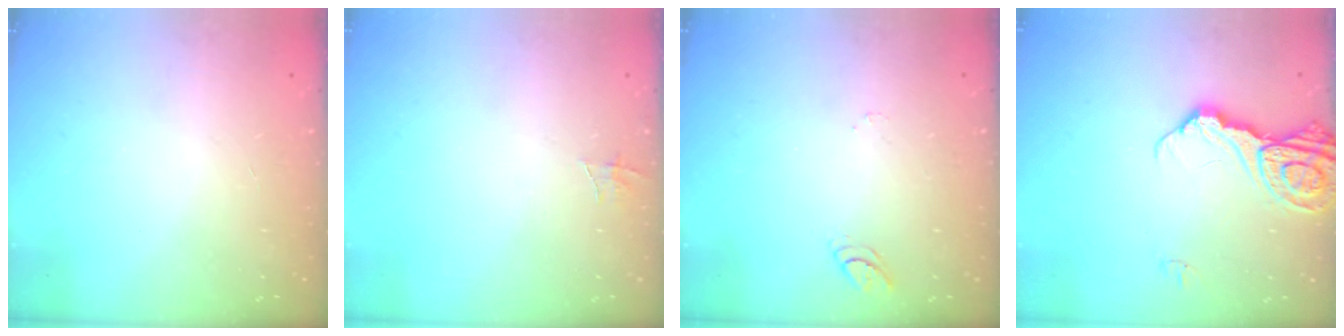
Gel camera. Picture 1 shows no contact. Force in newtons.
{"total": 4.3, "press": 4.3, "slide": 0.3}
{"total": 4.9, "press": 4.9, "slide": 0.5}
{"total": 13.2, "press": 13.1, "slide": 1.5}